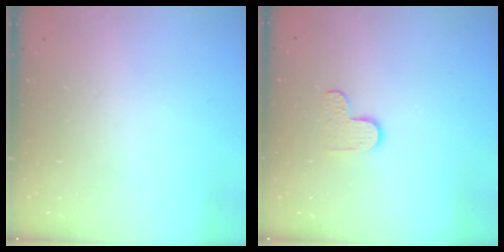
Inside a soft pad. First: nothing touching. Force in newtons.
{"total": 5.1, "press": 5.1, "slide": 0.5}